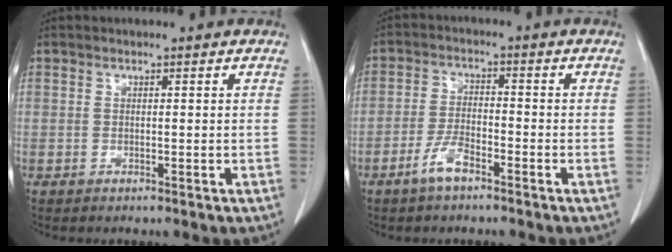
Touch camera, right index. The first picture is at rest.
{"total": 4.6, "force": [-3.1, 1.2, 3.1], "torque": [-0.068, 0.000, -0.061]}